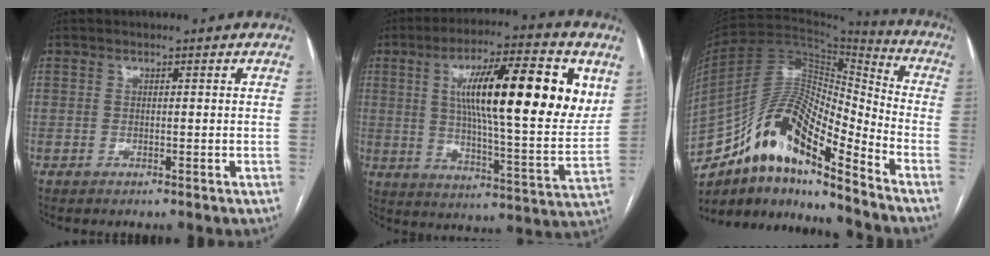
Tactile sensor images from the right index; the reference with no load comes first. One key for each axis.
{"total": 21.8, "fx": 6.9, "fy": 3.8, "fz": 20.3, "tx": -0.311, "ty": 0.012, "tz": 0.100}
{"total": 16.8, "fx": -11.5, "fy": 3.9, "fz": 11.7, "tx": -0.207, "ty": 0.038, "tz": -0.200}